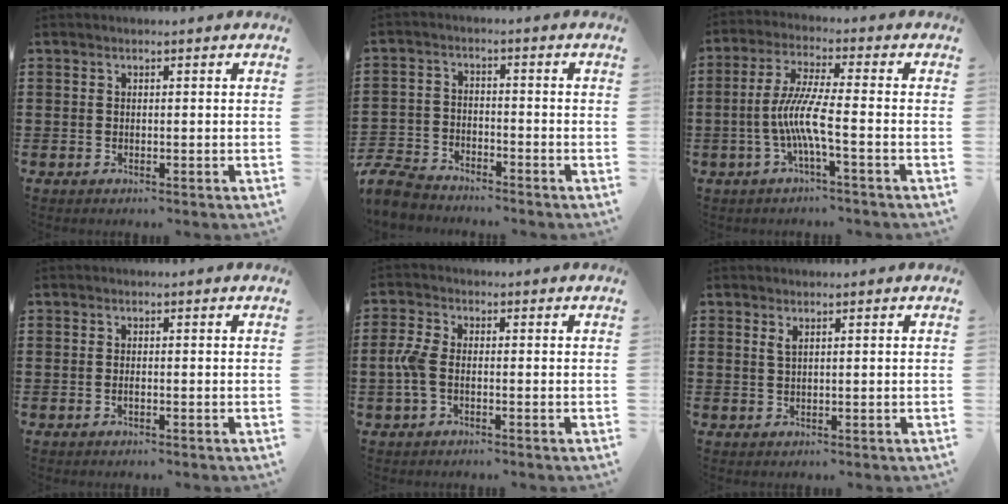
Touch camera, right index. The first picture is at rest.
{"total": 5.2, "force": [-5.0, 1.1, 0.9], "torque": [-0.043, -0.001, -0.106]}
{"total": 7.7, "force": [-2.4, 0.4, 7.3], "torque": [-0.160, -0.013, -0.055]}
{"total": 0.6, "force": [-0.3, -0.1, 0.5], "torque": [-0.010, -0.007, -0.003]}
{"total": 3.8, "force": [-0.9, 1.9, 3.2], "torque": [-0.088, -0.005, -0.024]}
{"total": 1.1, "force": [0.7, 0.3, 0.8], "torque": [-0.018, 0.002, 0.012]}